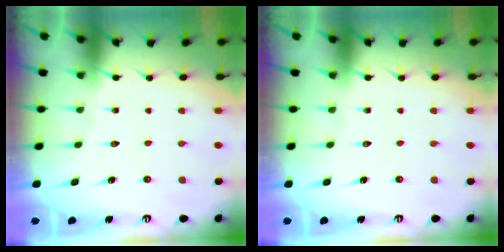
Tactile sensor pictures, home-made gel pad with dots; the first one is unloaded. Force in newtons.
{"total": 0.0}